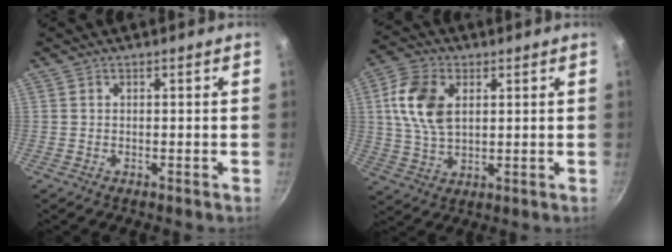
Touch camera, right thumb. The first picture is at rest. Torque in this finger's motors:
{"motor_torque": [0.05, 0.29, 0.79, -0.24, 0.12]}